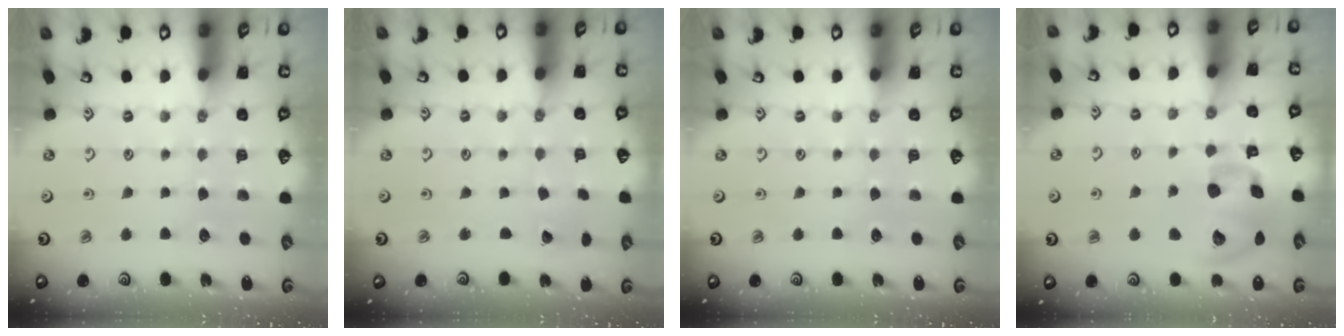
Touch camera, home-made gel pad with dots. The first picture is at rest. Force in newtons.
{"total": 1.2, "press": 1.2, "slide": 0.0}
{"total": 0.0}
{"total": 17.1, "press": 16.9, "slide": 2.5}